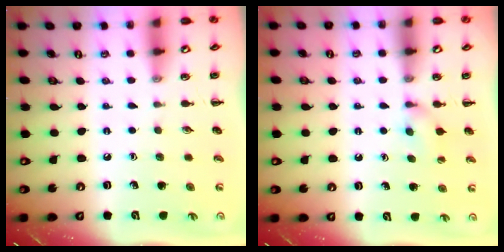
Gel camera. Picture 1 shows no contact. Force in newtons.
{"total": 5.7, "press": 5.4, "slide": 1.8}